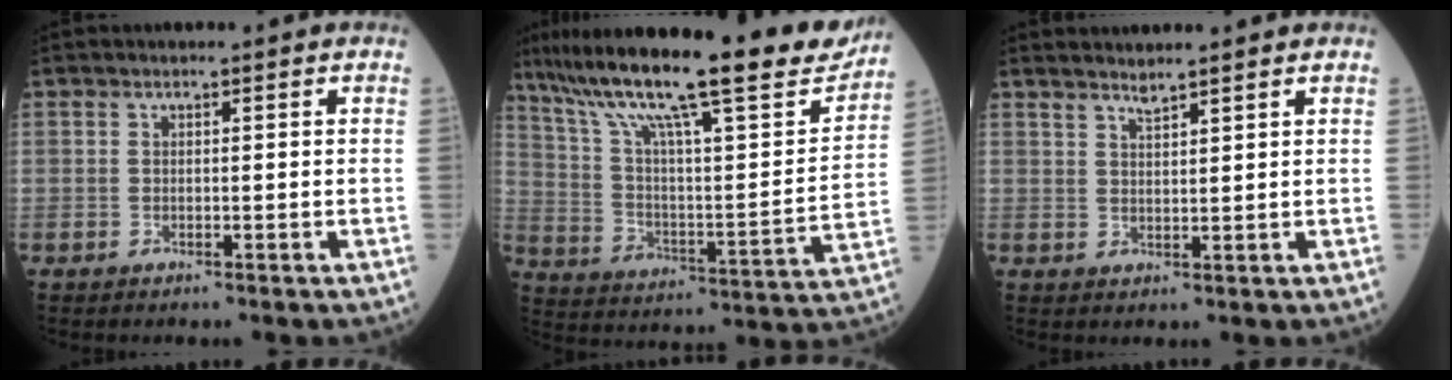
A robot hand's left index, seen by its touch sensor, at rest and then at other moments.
{"total": 28.0, "force": [22.1, 3.6, 16.9], "torque": [-0.287, -0.007, 0.323]}
{"total": 3.0, "force": [2.7, -0.3, 1.1], "torque": [-0.016, 0.012, 0.049]}